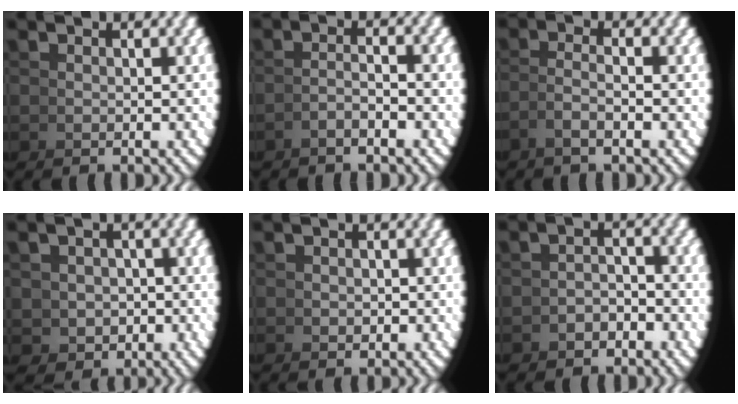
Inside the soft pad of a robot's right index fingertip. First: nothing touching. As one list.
[{"total": 1.7, "force": [-1.2, -0.5, 1.0], "torque": [-0.002, 0.005, -0.025]}, {"total": 1.9, "force": [-0.6, -0.6, 1.7], "torque": [-0.034, 0.000, -0.009]}, {"total": 4.9, "force": [-0.9, 4.4, 1.8], "torque": [-0.028, -0.020, -0.004]}, {"total": 0.6, "force": [0.1, 0.5, 0.3], "torque": [-0.002, -0.001, 0.008]}, {"total": 2.1, "force": [-1.8, 0.9, 0.4], "torque": [0.015, 0.001, -0.035]}]